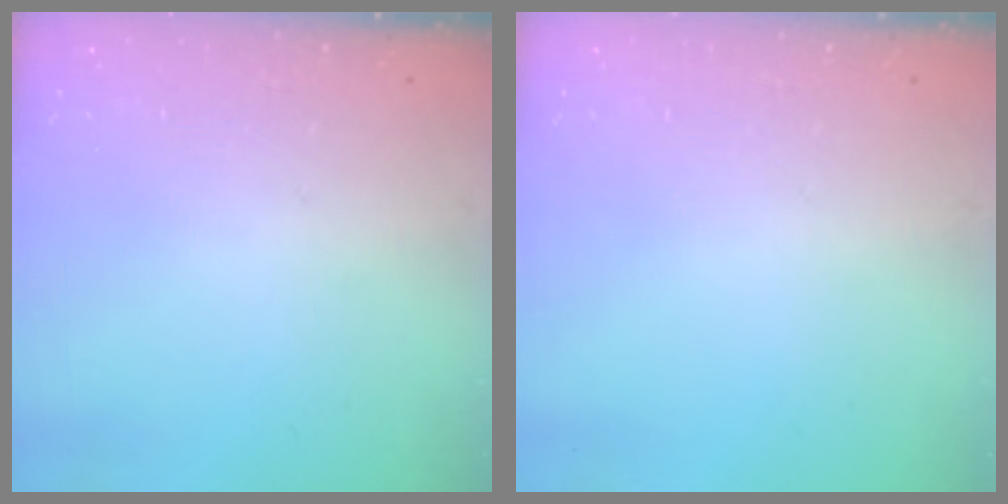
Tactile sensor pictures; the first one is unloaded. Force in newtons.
{"total": 0.0}